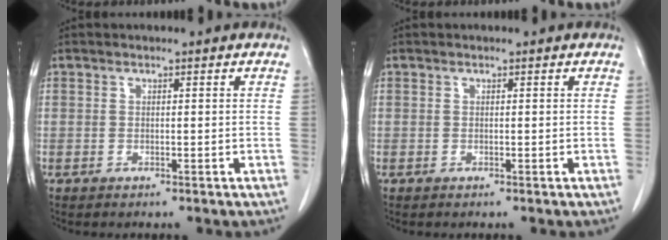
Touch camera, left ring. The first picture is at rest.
{"total": 0.0}